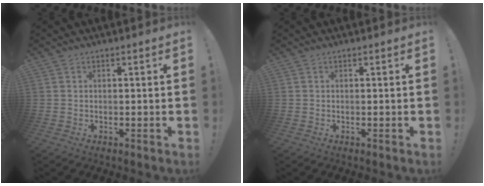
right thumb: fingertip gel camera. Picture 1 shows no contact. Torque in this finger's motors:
{"motor_torque": [-0.03, 0.00, 0.02, -0.01, 0.00]}